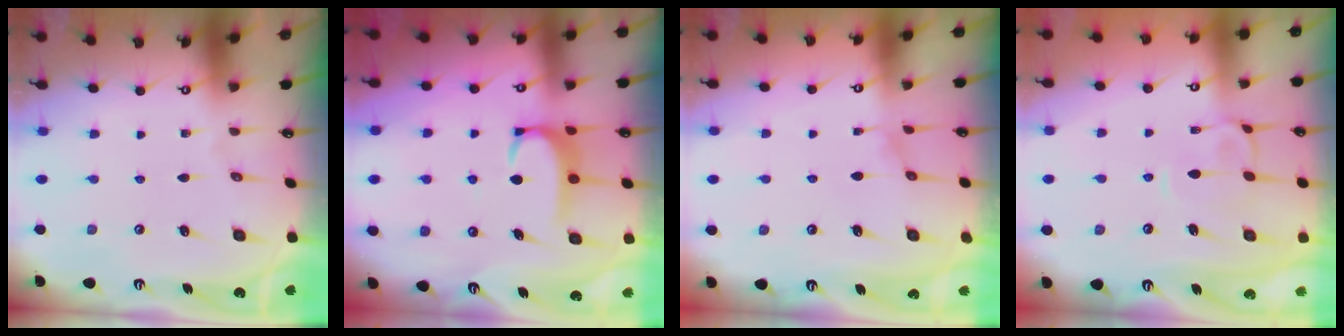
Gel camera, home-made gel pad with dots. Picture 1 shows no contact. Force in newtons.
{"total": 3.3, "press": 3.3, "slide": 0.5}
{"total": 0.0}
{"total": 2.5, "press": 2.2, "slide": 1.0}